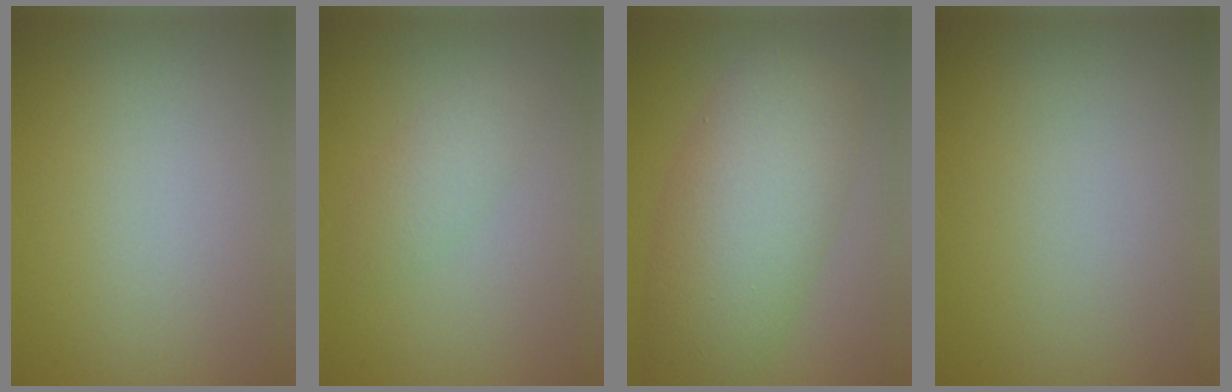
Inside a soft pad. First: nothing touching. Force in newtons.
{"total": 1.9, "press": 1.9, "slide": 0.2}
{"total": 8.4, "press": 8.4, "slide": 0.0}
{"total": 0.0}